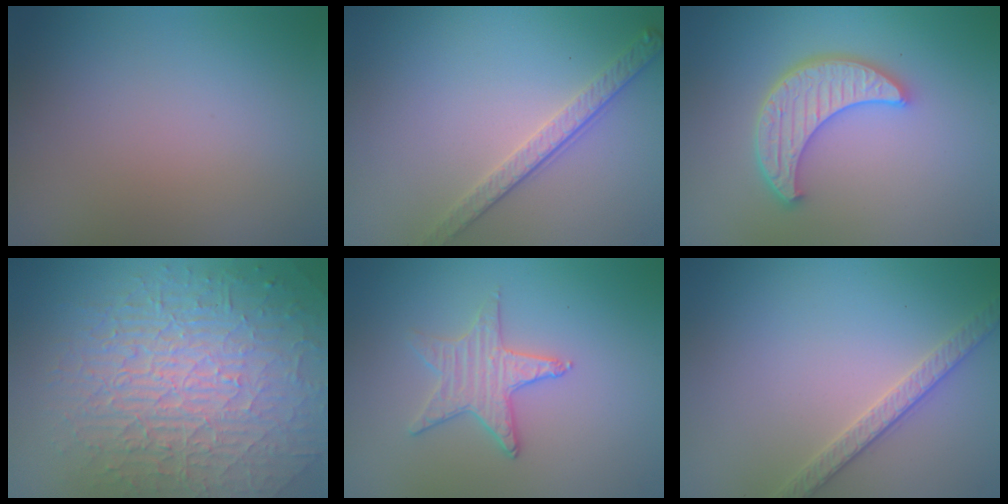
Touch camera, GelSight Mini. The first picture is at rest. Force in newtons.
{"total": 2.8, "press": 2.5, "slide": 1.2}
{"total": 5.0, "press": 4.1, "slide": 2.8}
{"total": 9.7, "press": 6.4, "slide": 7.3}
{"total": 2.8, "press": 2.8, "slide": 0.4}
{"total": 2.7, "press": 2.6, "slide": 0.6}